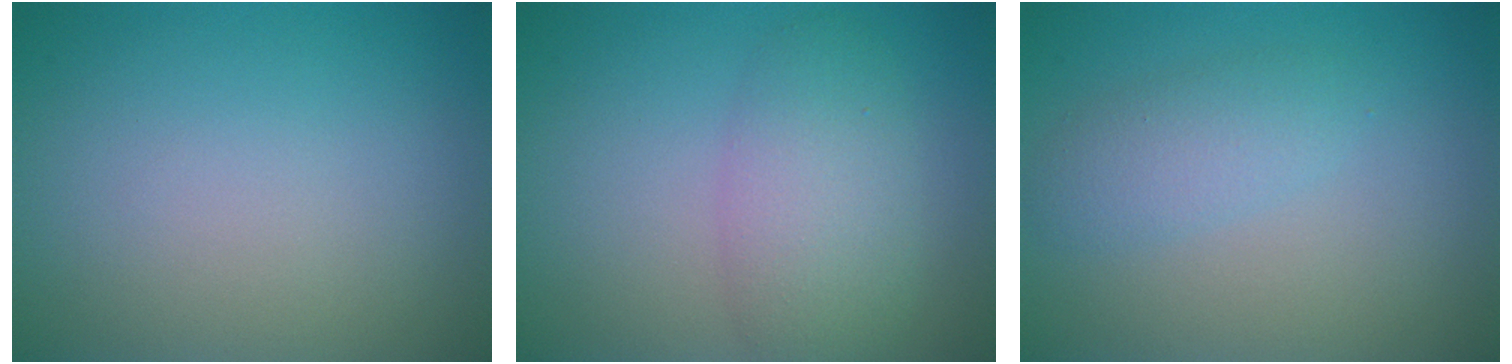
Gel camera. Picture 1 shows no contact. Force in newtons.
{"total": 4.3, "press": 4.3, "slide": 0.2}
{"total": 2.2, "press": 2.2, "slide": 0.1}